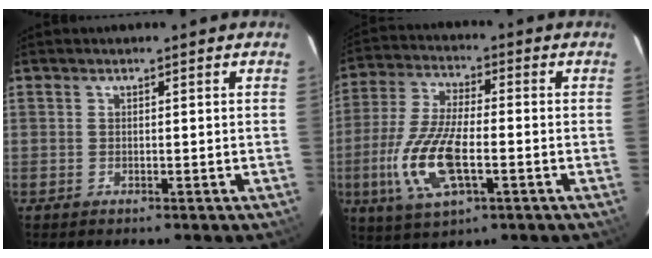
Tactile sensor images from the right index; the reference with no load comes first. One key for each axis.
{"total": 14.4, "fx": -4.0, "fy": 5.6, "fz": 12.6, "tx": -0.274, "ty": -0.008, "tz": -0.077}